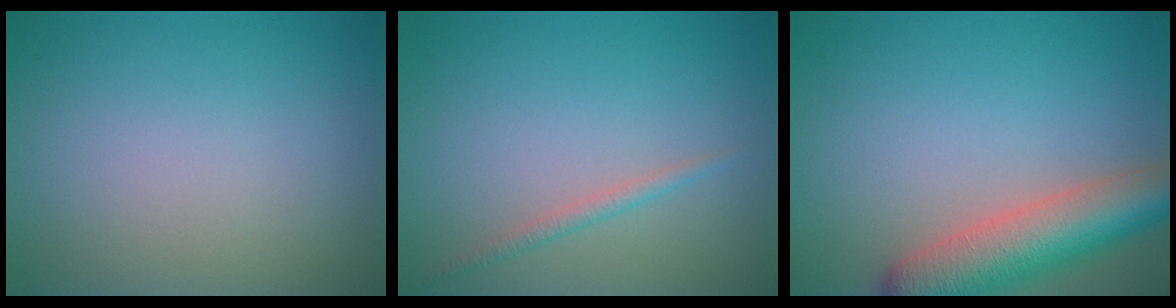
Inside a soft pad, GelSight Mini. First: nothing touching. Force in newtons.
{"total": 1.1, "press": 1.1, "slide": 0.0}
{"total": 7.2, "press": 7.2, "slide": 0.4}